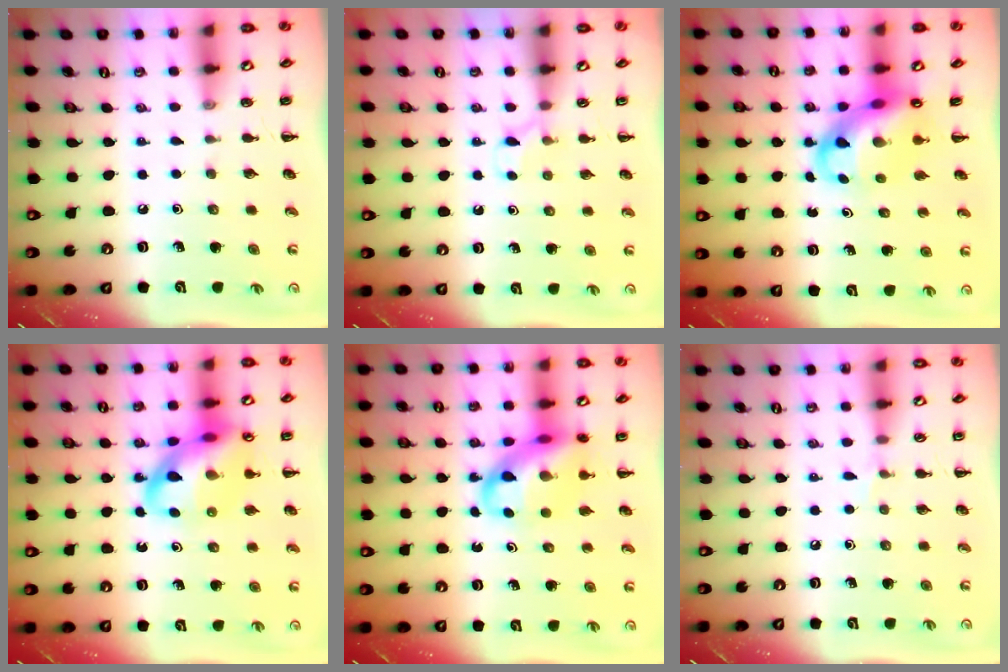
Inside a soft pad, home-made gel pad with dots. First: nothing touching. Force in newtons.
{"total": 4.2, "press": 4.0, "slide": 1.3}
{"total": 11.5, "press": 11.0, "slide": 3.2}
{"total": 16.2, "press": 16.0, "slide": 2.4}
{"total": 13.7, "press": 13.3, "slide": 3.3}
{"total": 3.9, "press": 3.6, "slide": 1.3}